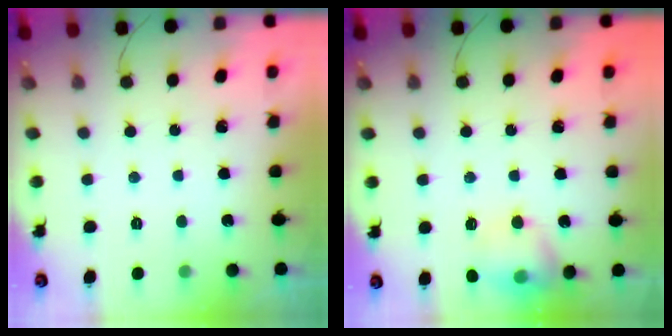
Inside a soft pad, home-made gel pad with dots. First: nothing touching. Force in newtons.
{"total": 12.8, "press": 12.7, "slide": 1.5}